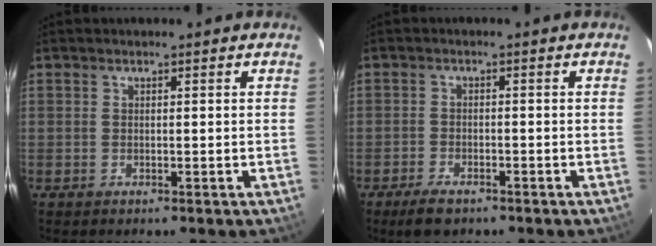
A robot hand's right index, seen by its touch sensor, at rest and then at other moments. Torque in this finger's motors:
{"motor_torque": [0.41, -0.34, 0.02, 0.01]}